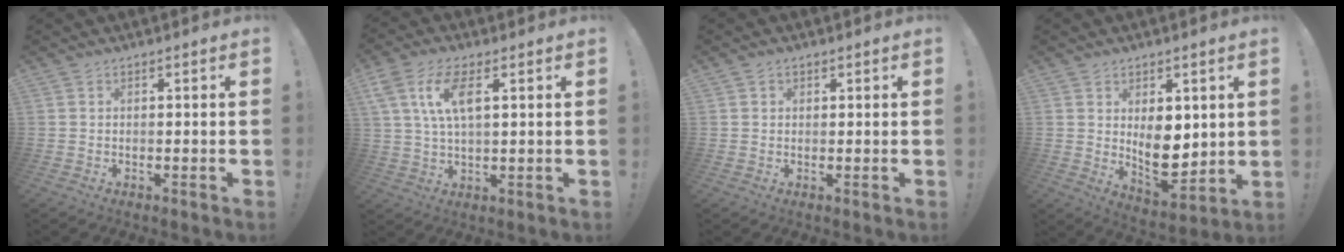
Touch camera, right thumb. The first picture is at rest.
{"total": 11.0, "force": [3.9, 5.0, 9.0], "torque": [-0.188, -0.004, 0.070]}
{"total": 1.0, "force": [0.5, 0.9, 0.3], "torque": [0.002, -0.001, 0.008]}
{"total": 9.9, "force": [2.3, 6.4, 7.2], "torque": [-0.103, -0.032, 0.052]}